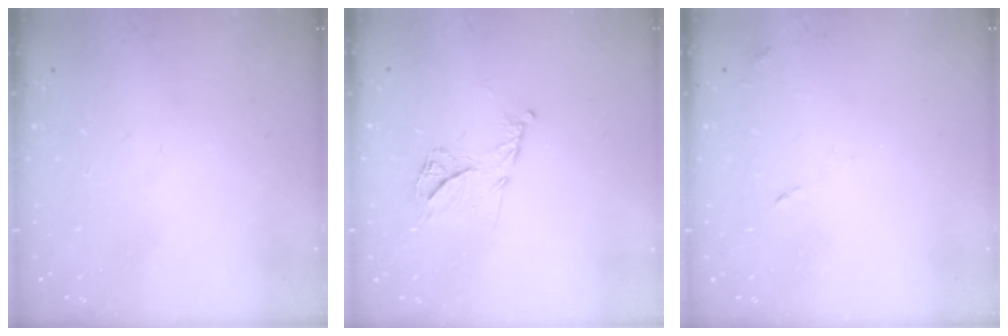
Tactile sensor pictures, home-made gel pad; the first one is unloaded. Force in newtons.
{"total": 9.8, "press": 9.8, "slide": 0.6}
{"total": 7.4, "press": 7.4, "slide": 0.7}